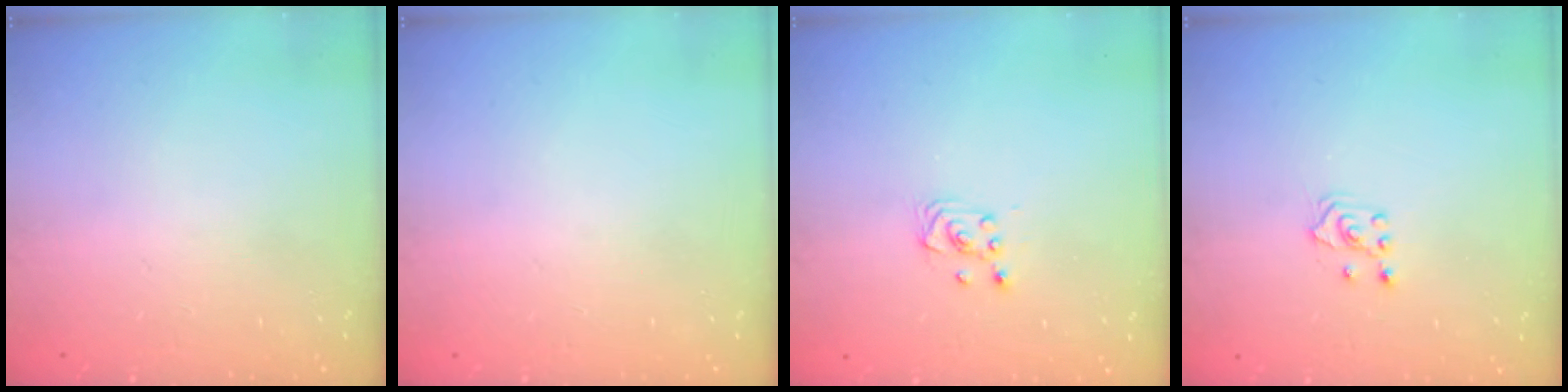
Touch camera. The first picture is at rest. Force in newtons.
{"total": 0.0}
{"total": 2.6, "press": 2.4, "slide": 1.0}
{"total": 3.2, "press": 3.1, "slide": 1.0}